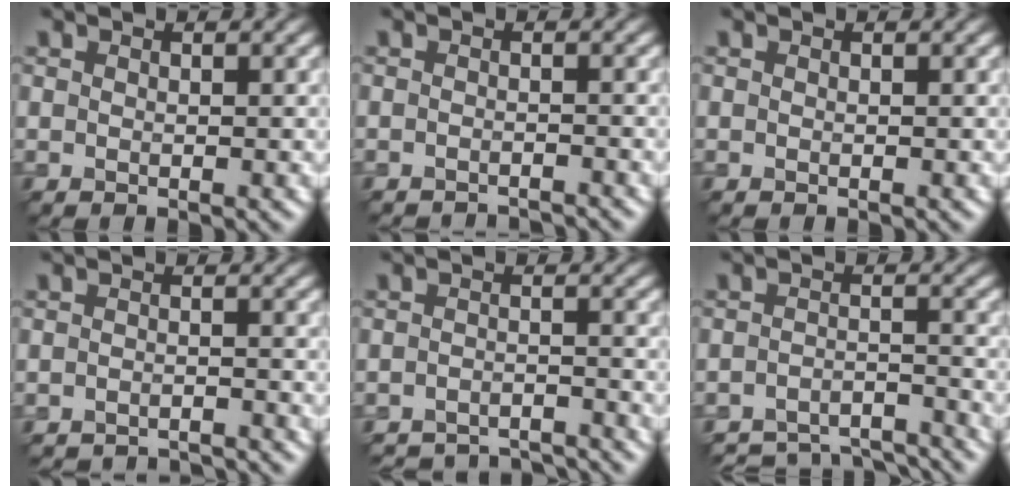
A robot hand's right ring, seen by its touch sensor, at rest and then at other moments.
{"total": 2.9, "force": [-2.9, 0.2, 0.4], "torque": [0.000, -0.010, -0.040]}
{"total": 0.0}
{"total": 4.4, "force": [-4.3, 0.4, 0.7], "torque": [-0.009, -0.004, -0.063]}
{"total": 6.0, "force": [-5.8, 1.0, 0.9], "torque": [-0.011, -0.005, -0.081]}
{"total": 7.7, "force": [-7.3, 1.8, 1.8], "torque": [-0.025, -0.012, -0.099]}